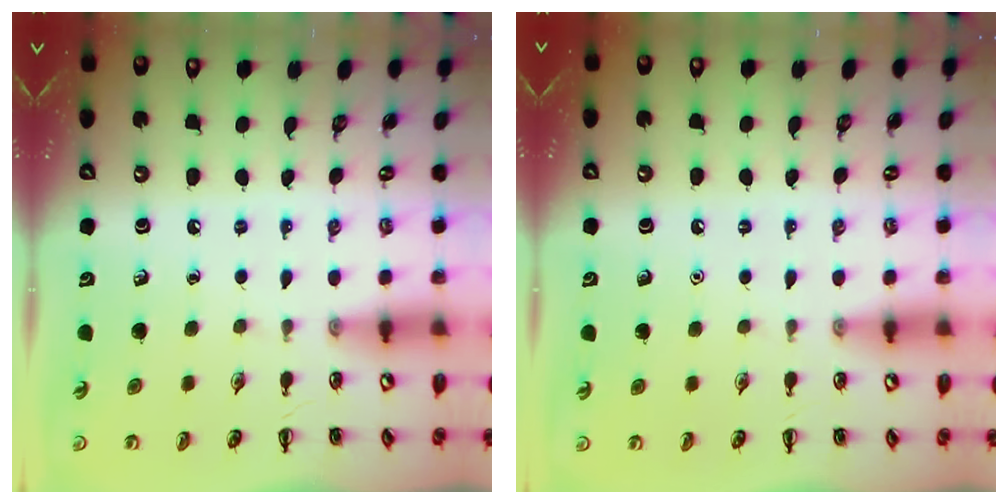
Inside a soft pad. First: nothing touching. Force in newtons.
{"total": 1.6, "press": 1.6, "slide": 0.1}